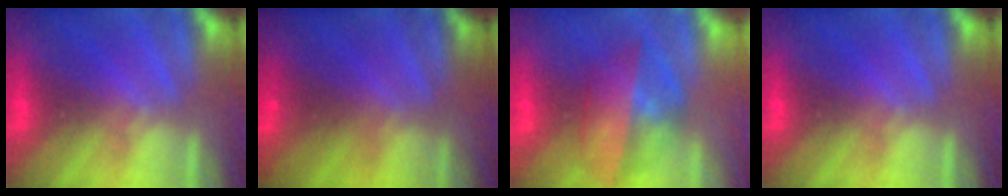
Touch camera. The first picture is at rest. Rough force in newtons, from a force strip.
{"total": 1.4}
{"total": 4.1}
{"total": 0.0}